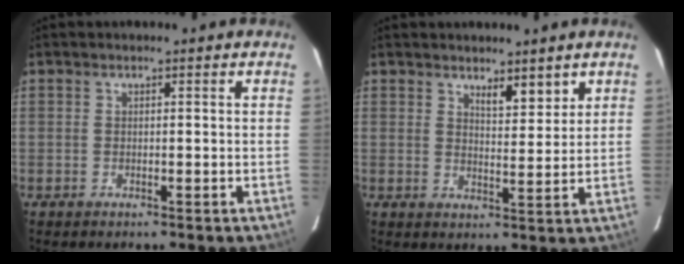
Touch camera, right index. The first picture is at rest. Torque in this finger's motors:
{"motor_torque": [0.28, 0.22, 0.04, 0.02]}